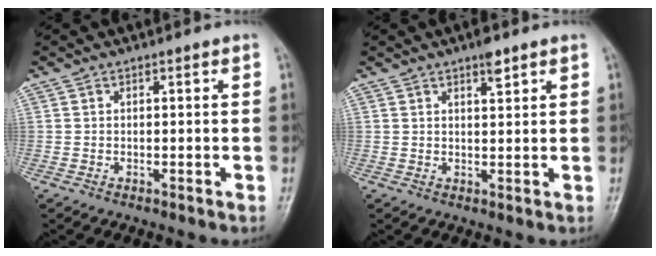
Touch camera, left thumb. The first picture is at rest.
{"total": 2.8, "force": [2.0, 0.8, 1.9], "torque": [-0.024, -0.011, 0.030]}